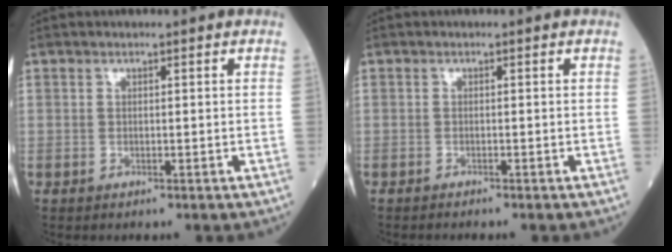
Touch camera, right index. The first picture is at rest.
{"total": 1.0, "force": [-0.9, -0.1, 0.3], "torque": [-0.006, 0.000, -0.014]}